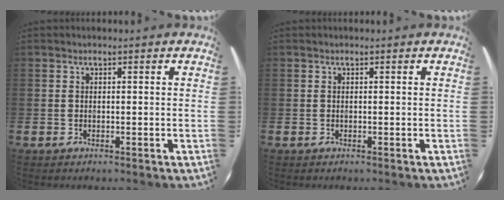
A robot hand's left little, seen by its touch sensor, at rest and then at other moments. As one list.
[{"total": 0.0}]